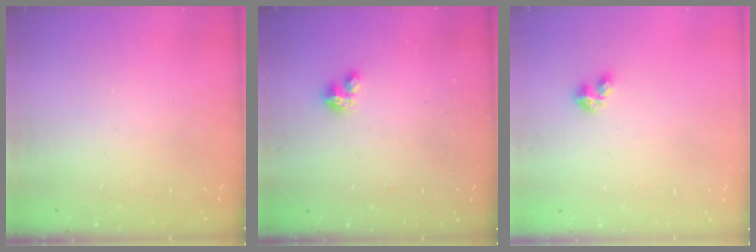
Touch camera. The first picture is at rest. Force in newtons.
{"total": 2.9, "press": 2.9, "slide": 0.2}
{"total": 2.7, "press": 2.7, "slide": 0.3}